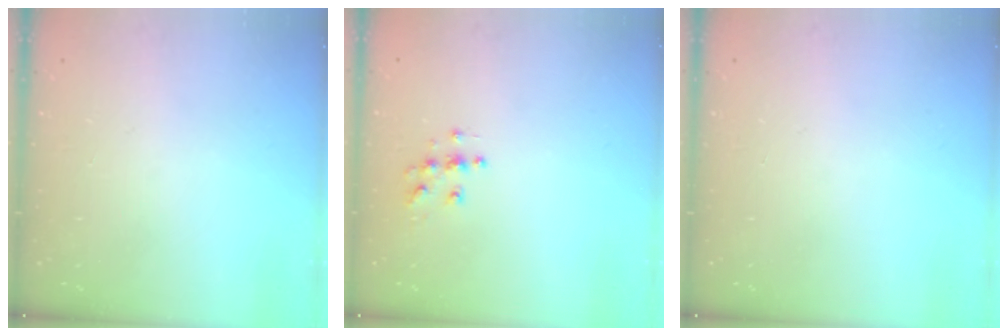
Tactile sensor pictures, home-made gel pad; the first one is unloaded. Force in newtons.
{"total": 5.7, "press": 5.7, "slide": 0.4}
{"total": 0.0}